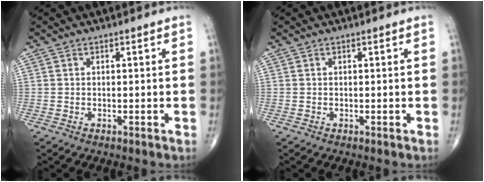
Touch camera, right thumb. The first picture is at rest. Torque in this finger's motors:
{"motor_torque": [-0.02, 0.02, -0.05, 0.05, 0.00]}